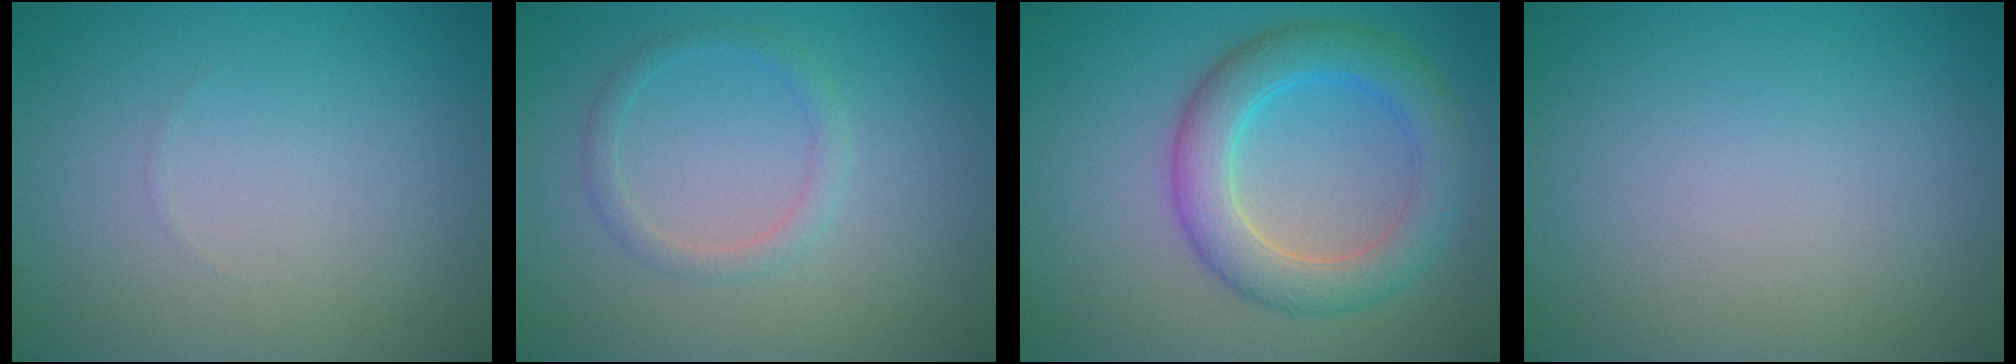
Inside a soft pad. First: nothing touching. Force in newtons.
{"total": 1.6, "press": 1.6, "slide": 0.1}
{"total": 5.4, "press": 5.4, "slide": 0.1}
{"total": 0.0}